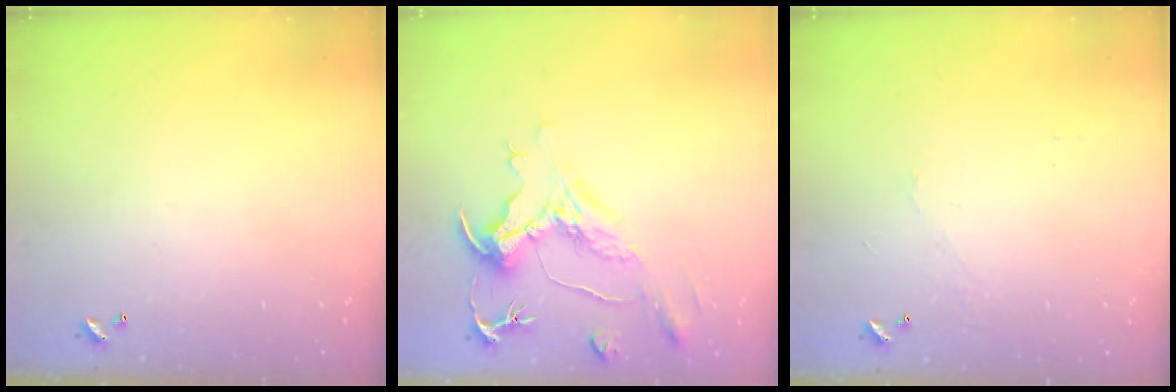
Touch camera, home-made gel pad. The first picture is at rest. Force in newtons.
{"total": 1.8, "press": 0.8, "slide": 1.5}
{"total": 0.0}